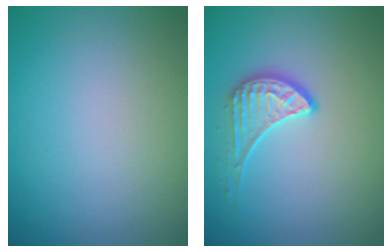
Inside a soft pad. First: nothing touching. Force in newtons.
{"total": 2.3, "press": 1.7, "slide": 1.5}